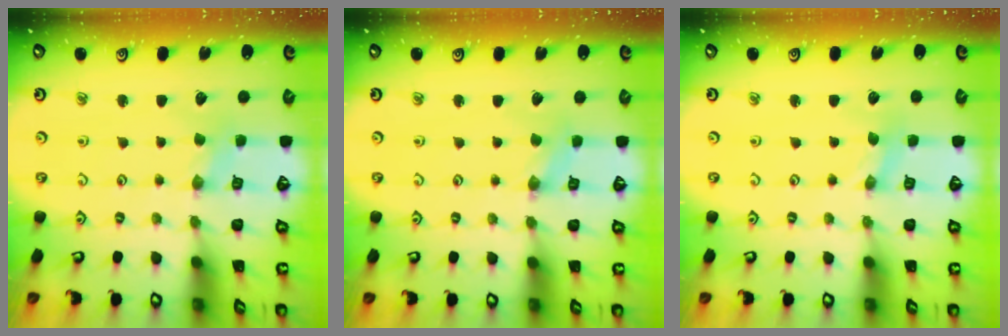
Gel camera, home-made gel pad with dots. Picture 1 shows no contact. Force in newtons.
{"total": 0.0}
{"total": 0.0}